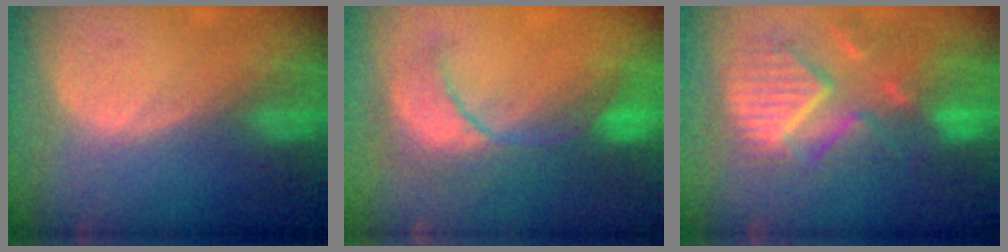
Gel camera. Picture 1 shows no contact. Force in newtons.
{"total": 8.4, "press": 8.3, "slide": 1.3}
{"total": 11.7, "press": 10.3, "slide": 5.6}